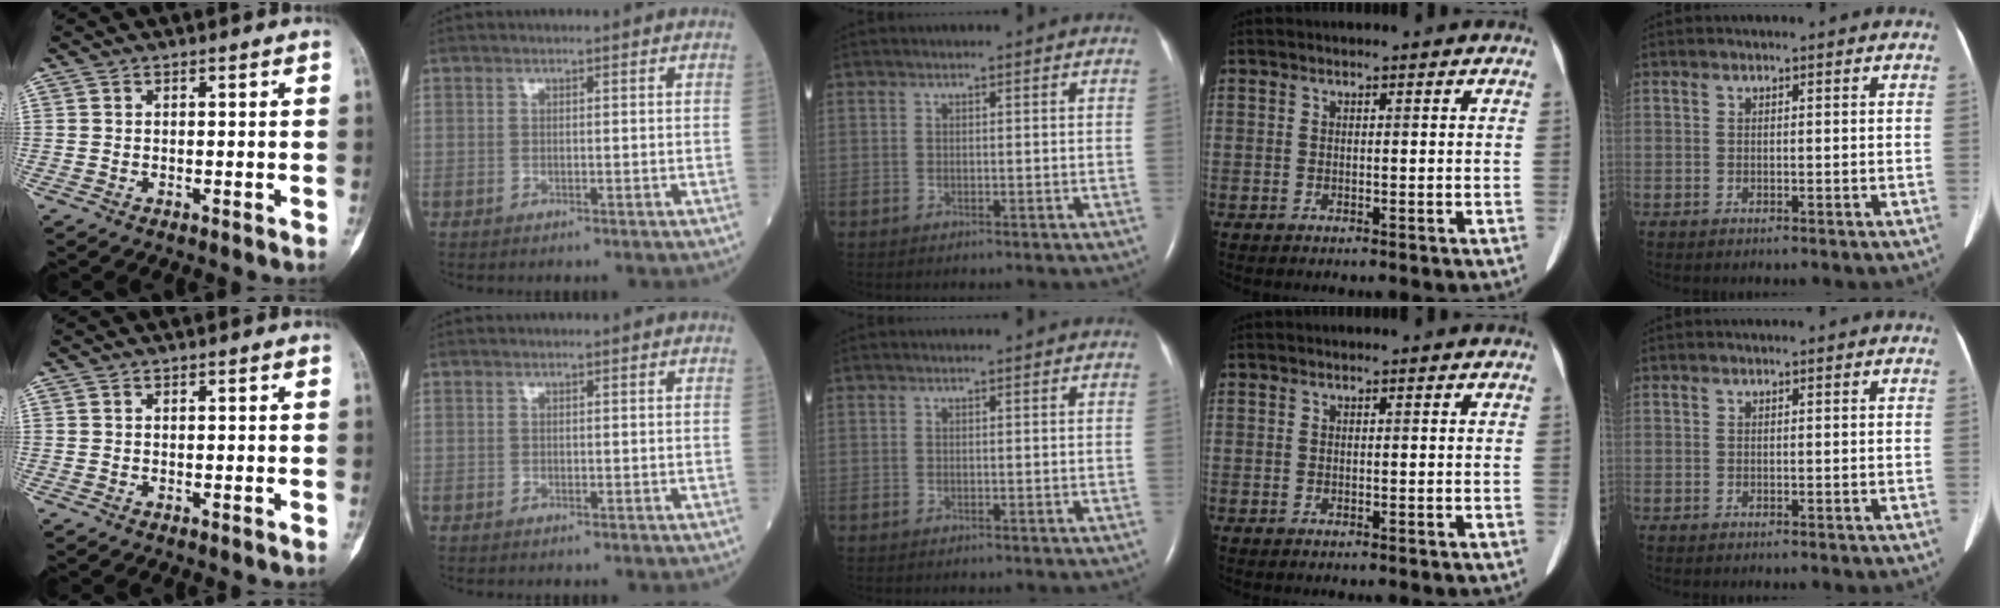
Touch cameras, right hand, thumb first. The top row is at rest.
{}